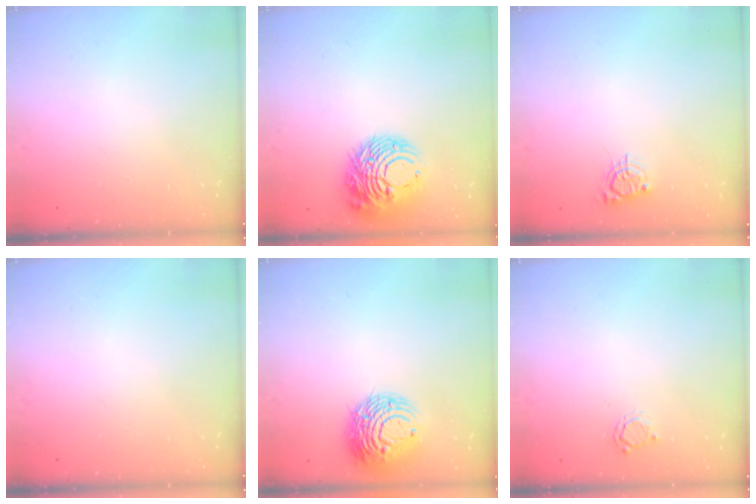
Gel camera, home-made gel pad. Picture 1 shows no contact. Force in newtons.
{"total": 11.4, "press": 11.3, "slide": 1.1}
{"total": 4.2, "press": 4.2, "slide": 0.4}
{"total": 0.0}
{"total": 11.7, "press": 11.6, "slide": 1.3}
{"total": 2.2, "press": 2.1, "slide": 0.3}